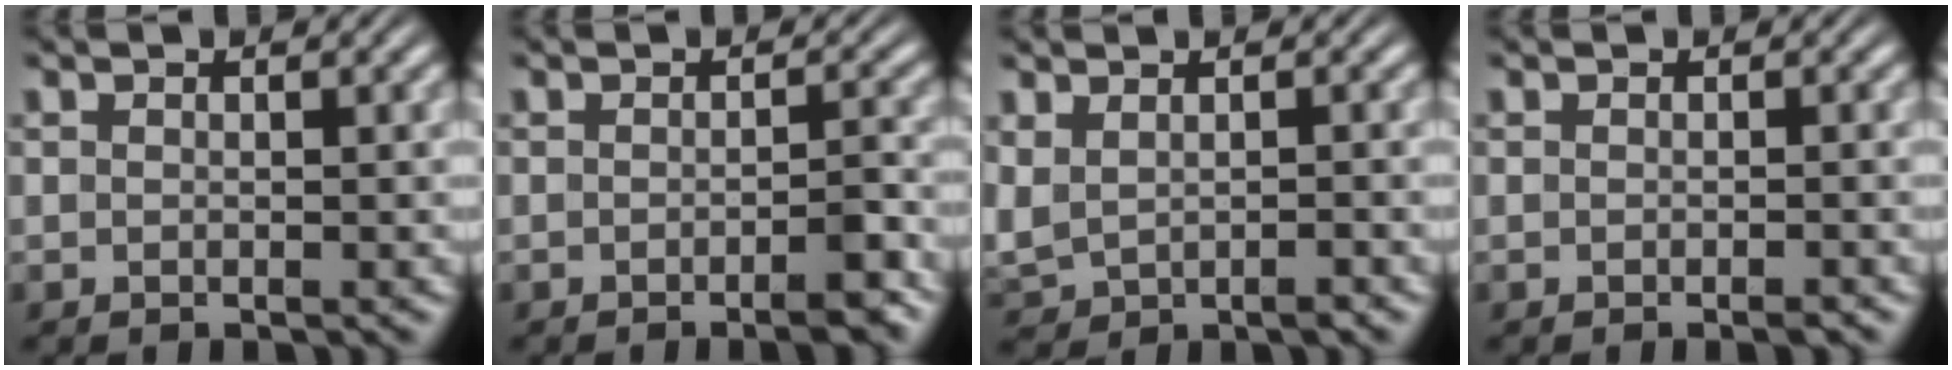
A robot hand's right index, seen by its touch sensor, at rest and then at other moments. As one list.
[{"total": 1.9, "force": [-1.4, 0.1, 1.2], "torque": [-0.016, 0.002, -0.030]}, {"total": 3.2, "force": [0.2, 2.6, 1.7], "torque": [-0.060, -0.009, 0.015]}, {"total": 0.6, "force": [-0.5, -0.1, 0.2], "torque": [-0.003, 0.003, -0.012]}]